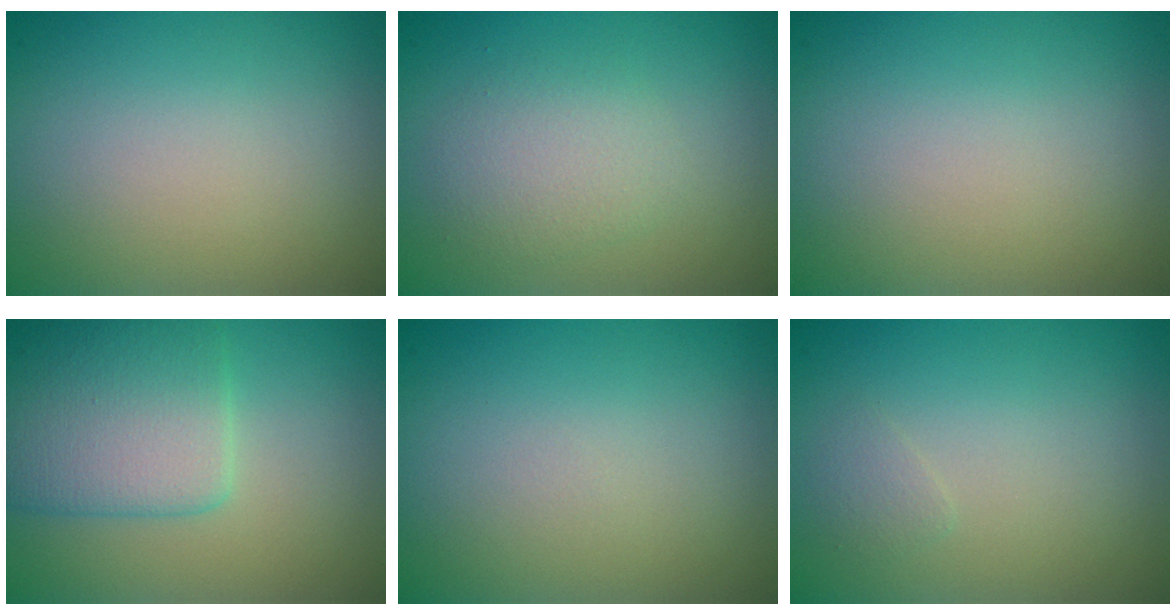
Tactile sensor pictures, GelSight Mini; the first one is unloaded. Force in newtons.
{"total": 2.4, "press": 2.4, "slide": 0.0}
{"total": 0.0}
{"total": 5.7, "press": 5.7, "slide": 0.2}
{"total": 0.0}
{"total": 0.7, "press": 0.7, "slide": 0.1}